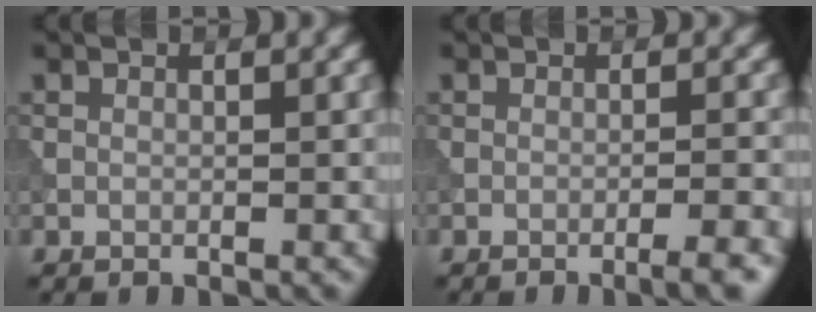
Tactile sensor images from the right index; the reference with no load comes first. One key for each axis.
{"total": 3.4, "fx": -2.1, "fy": 0.7, "fz": 2.6, "tx": -0.029, "ty": 0.017, "tz": -0.036}